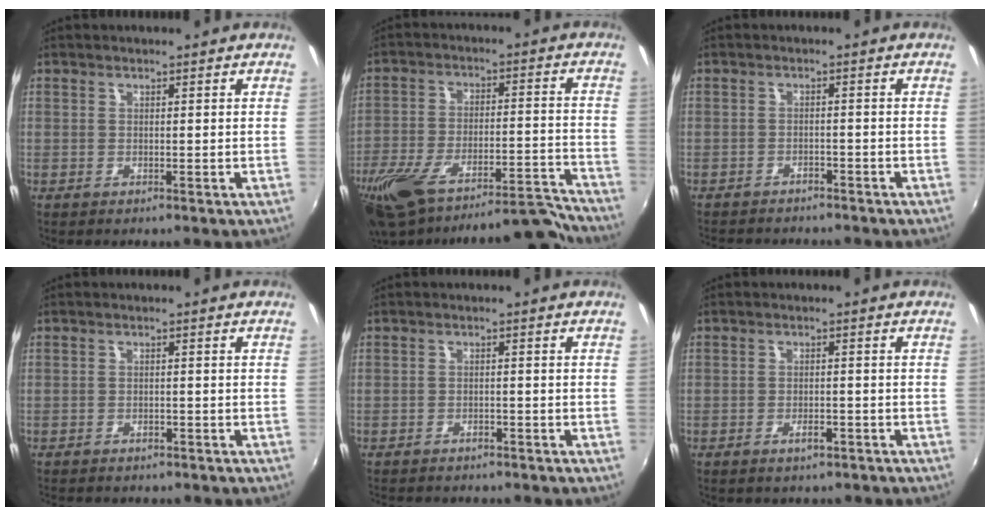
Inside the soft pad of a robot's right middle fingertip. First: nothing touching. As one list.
[{"total": 20.5, "force": [-18.0, 3.8, 9.0], "torque": [-0.169, -0.011, -0.274]}, {"total": 6.9, "force": [-6.3, 1.9, 2.1], "torque": [-0.058, -0.010, -0.090]}, {"total": 4.0, "force": [-3.6, 1.3, 1.3], "torque": [-0.035, -0.010, -0.053]}, {"total": 5.2, "force": [-4.7, 1.5, 1.6], "torque": [-0.047, -0.011, -0.069]}, {"total": 2.4, "force": [-2.0, 1.0, 1.1], "torque": [-0.022, 0.002, -0.024]}]